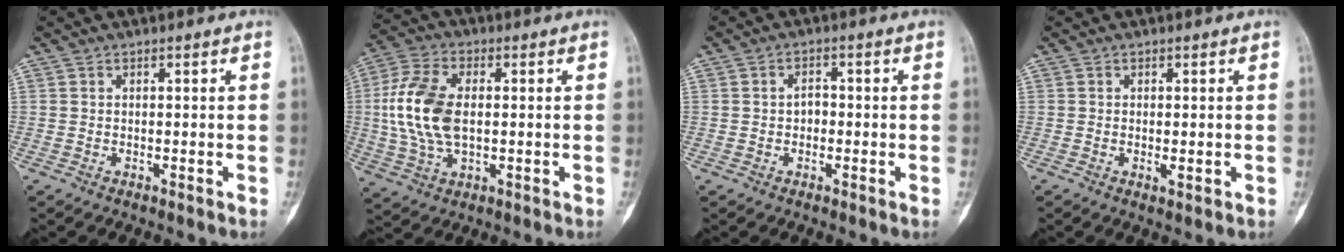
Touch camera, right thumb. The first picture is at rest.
{"total": 13.6, "force": [0.6, 7.8, 11.2], "torque": [-0.238, 0.006, 0.012]}
{"total": 2.1, "force": [-0.3, 1.7, 1.3], "torque": [-0.009, 0.006, -0.011]}
{"total": 1.5, "force": [-0.2, 0.6, 1.3], "torque": [-0.021, -0.004, -0.002]}